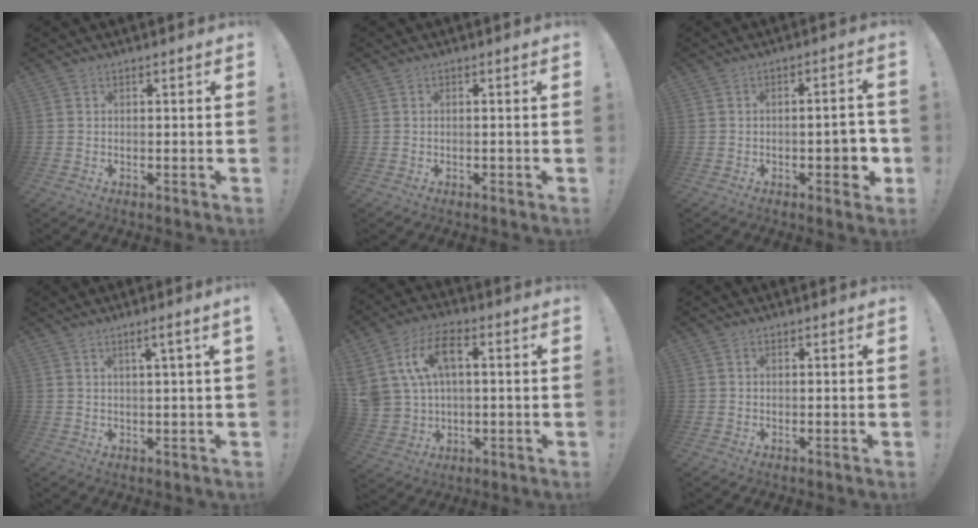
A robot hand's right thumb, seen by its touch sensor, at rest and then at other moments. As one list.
[{"total": 0.8, "force": [-0.4, 0.6, 0.2], "torque": [-0.007, 0.004, -0.006]}, {"total": 5.9, "force": [-2.0, 2.2, 5.1], "torque": [-0.057, 0.008, -0.031]}, {"total": 3.4, "force": [1.4, -0.7, 3.1], "torque": [-0.050, -0.006, 0.018]}, {"total": 13.1, "force": [4.1, 8.8, 8.7], "torque": [-0.172, -0.008, 0.080]}, {"total": 0.0}]